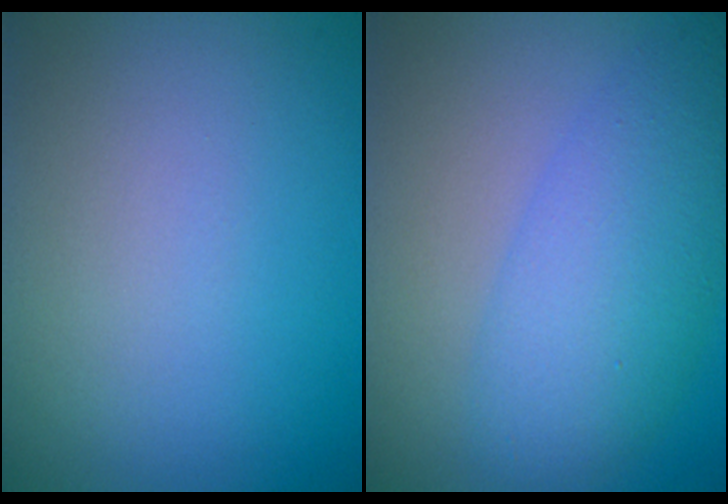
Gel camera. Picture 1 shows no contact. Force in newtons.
{"total": 5.6, "press": 5.6, "slide": 0.1}